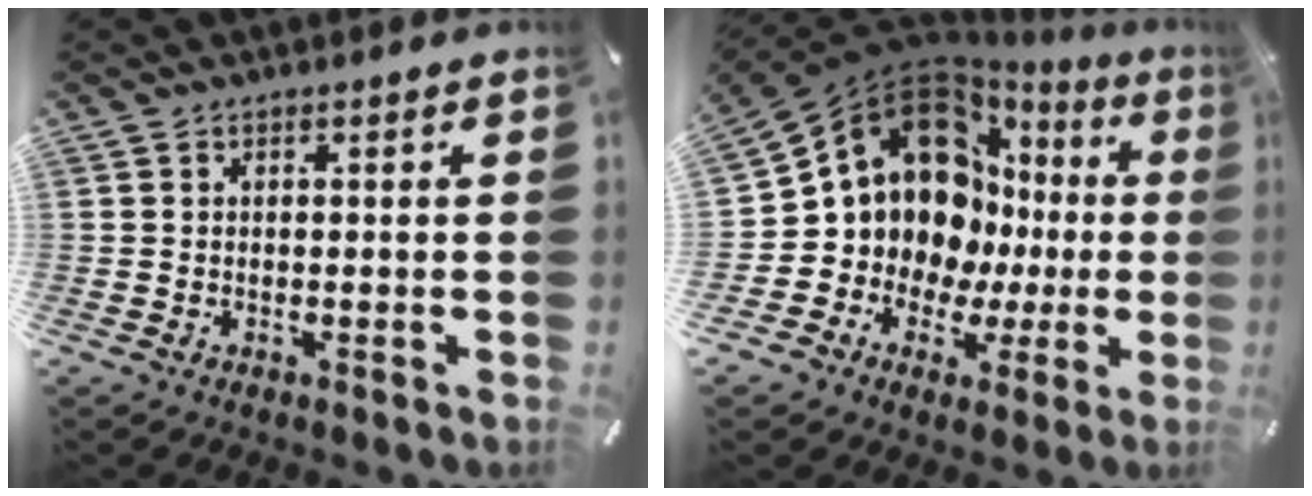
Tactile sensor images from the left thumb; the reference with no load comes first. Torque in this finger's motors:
{"motor_torque": [0.97, 2.96, 1.86, 0.91, 0.24]}